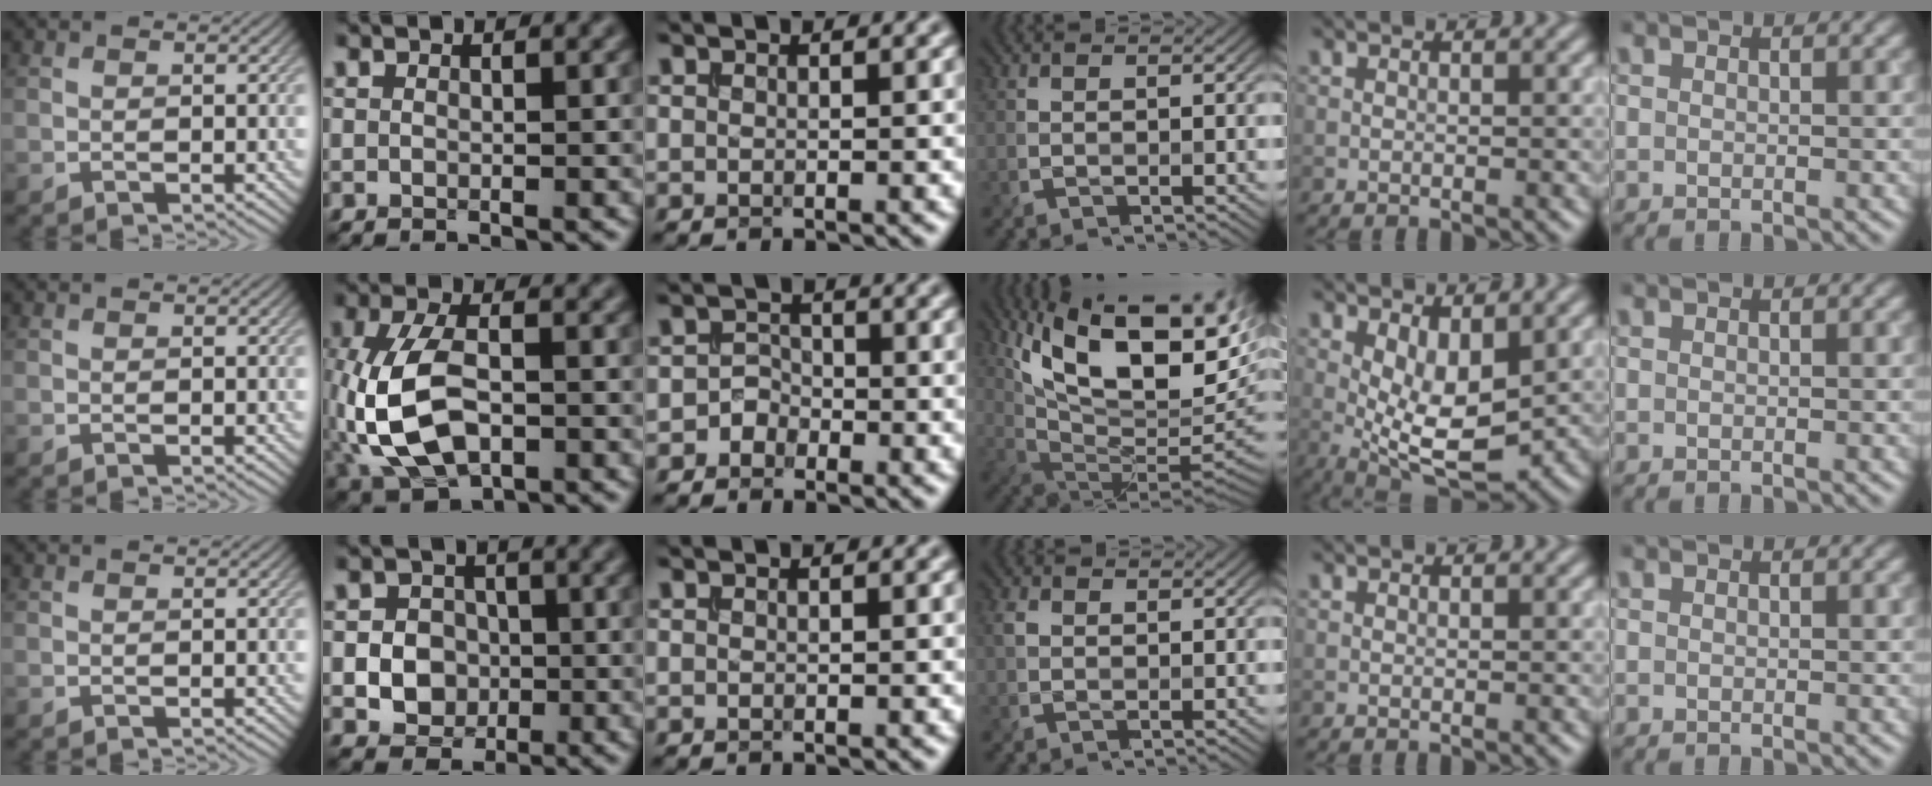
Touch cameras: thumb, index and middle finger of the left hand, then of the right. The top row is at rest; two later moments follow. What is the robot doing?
{"motion": "insert", "object": "drawer"}